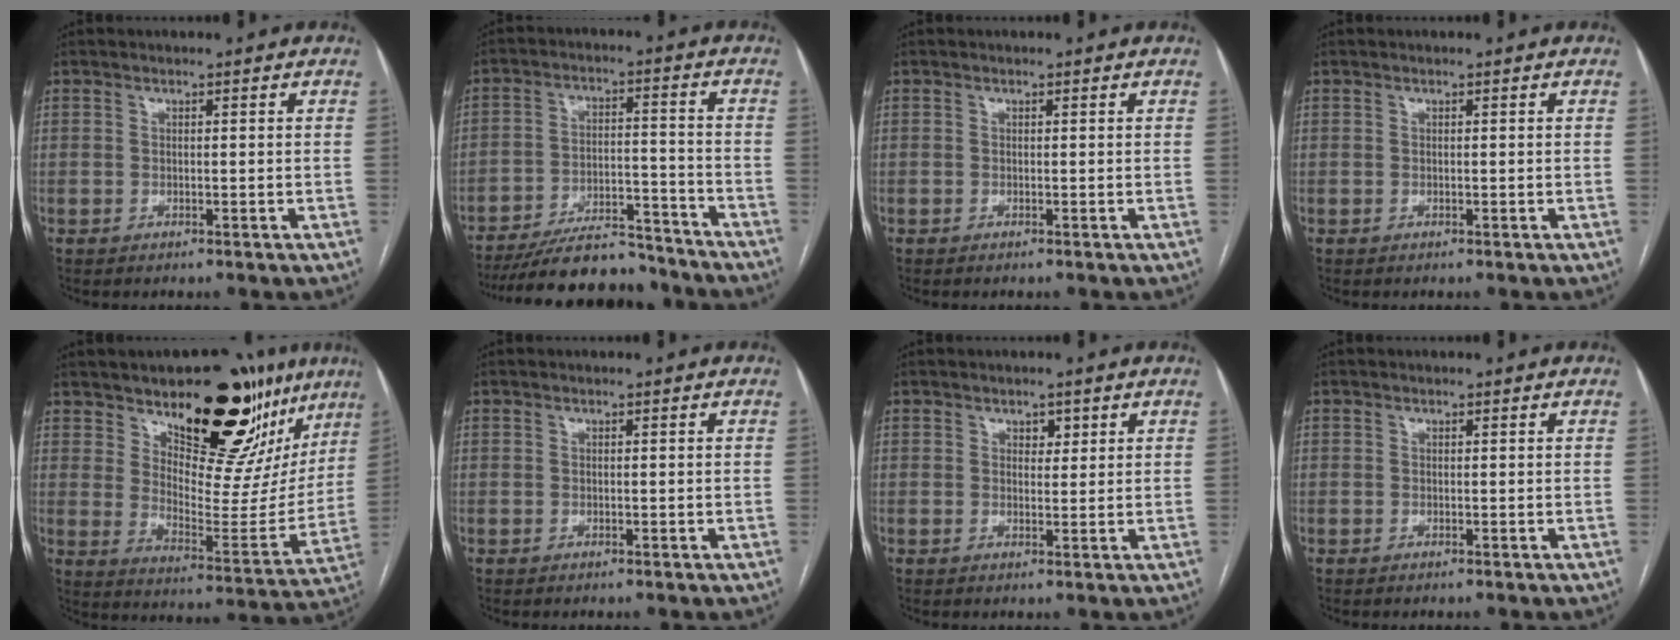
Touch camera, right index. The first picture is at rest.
{"total": 15.5, "force": [-14.1, 3.5, 5.5], "torque": [-0.092, 0.010, -0.218]}
{"total": 0.0}
{"total": 0.0}
{"total": 22.8, "force": [15.9, 9.3, 13.5], "torque": [-0.176, -0.035, 0.224]}
{"total": 0.0}
{"total": 1.7, "force": [1.0, 1.1, 0.8], "torque": [-0.010, 0.000, 0.016]}
{"total": 0.0}